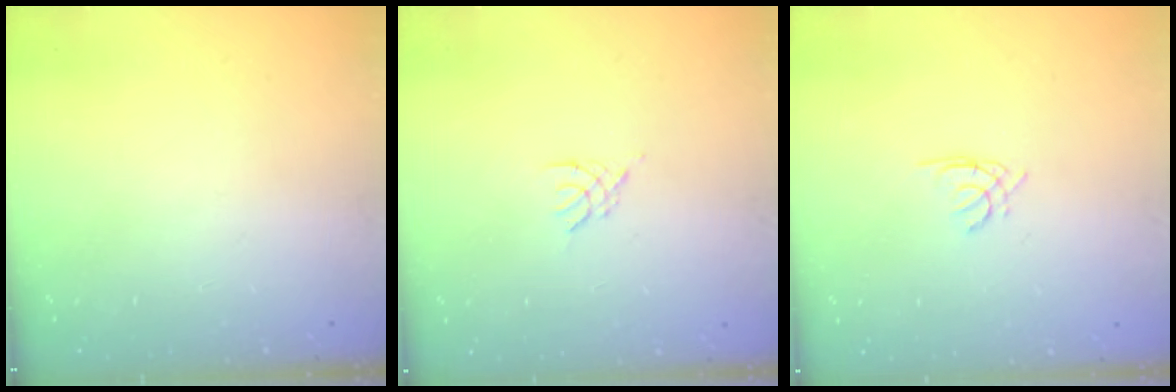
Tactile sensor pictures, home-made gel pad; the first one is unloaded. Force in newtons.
{"total": 2.6, "press": 2.5, "slide": 0.6}
{"total": 1.3, "press": 1.2, "slide": 0.4}